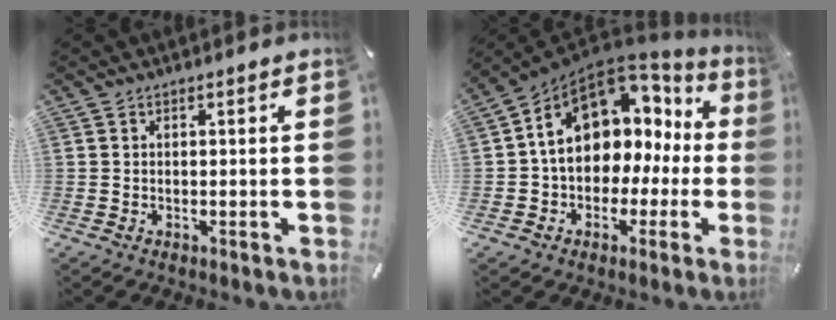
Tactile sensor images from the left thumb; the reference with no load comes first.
{"total": 12.6, "force": [4.6, 9.3, 7.2], "torque": [-0.137, -0.034, 0.085]}